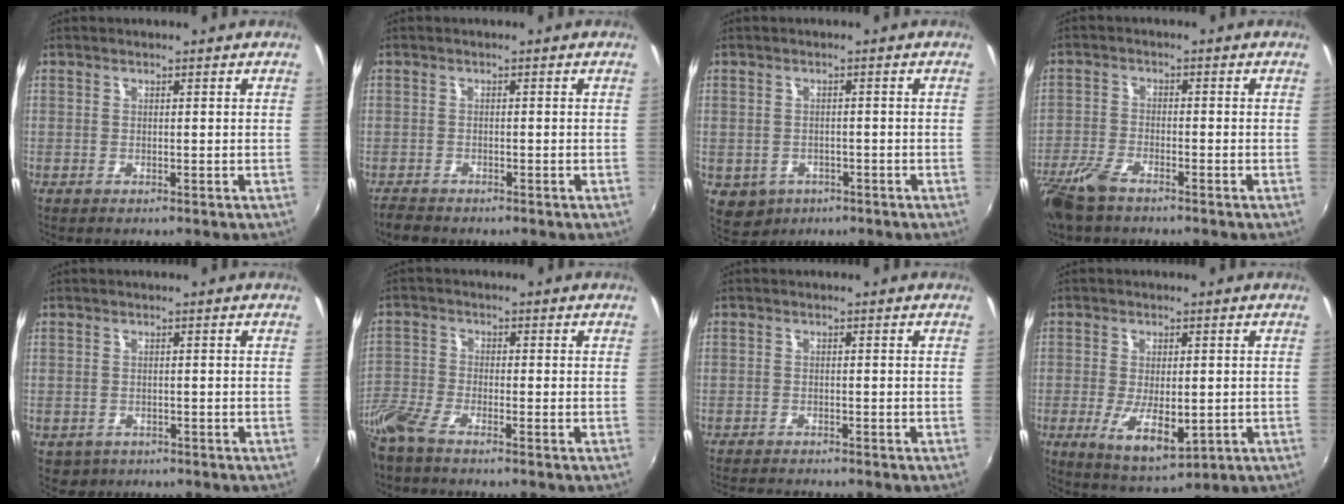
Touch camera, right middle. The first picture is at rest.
{"total": 2.4, "force": [-2.2, 1.0, 0.3], "torque": [-0.017, -0.005, -0.046]}
{"total": 5.7, "force": [-2.3, 4.7, 2.2], "torque": [-0.054, -0.012, -0.024]}
{"total": 7.7, "force": [-5.8, 2.6, 4.4], "torque": [-0.116, -0.017, -0.118]}
{"total": 2.8, "force": [-1.2, 2.4, 0.9], "torque": [-0.023, -0.005, -0.012]}
{"total": 6.1, "force": [-5.1, 0.9, 3.3], "torque": [-0.087, -0.015, -0.111]}
{"total": 4.6, "force": [-4.4, 0.0, 1.4], "torque": [-0.038, -0.017, -0.077]}
{"total": 8.4, "force": [-1.9, 3.8, 7.3], "torque": [-0.140, -0.022, -0.026]}